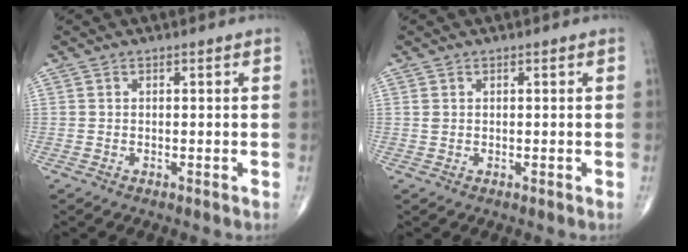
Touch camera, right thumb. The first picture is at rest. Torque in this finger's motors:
{"motor_torque": [0.11, 0.06, 0.19, 0.13, 0.00]}